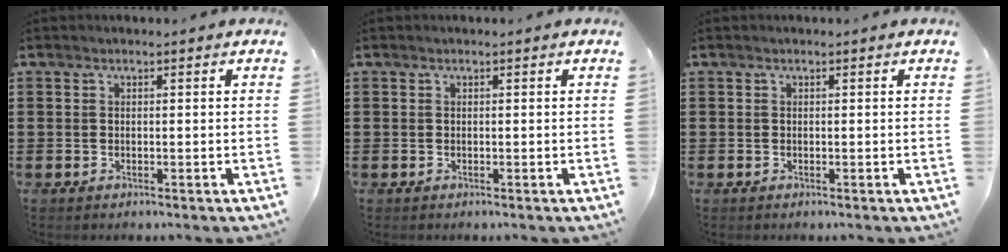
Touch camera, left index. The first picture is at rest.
{"total": 0.0}
{"total": 0.0}